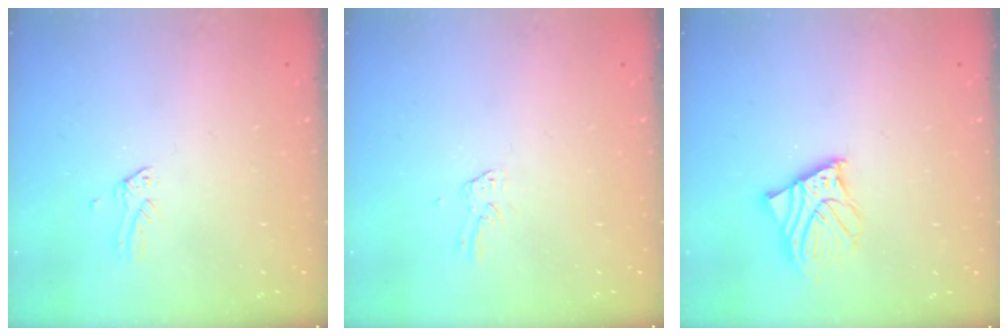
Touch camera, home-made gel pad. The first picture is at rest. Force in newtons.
{"total": 1.9, "press": 1.9, "slide": 0.1}
{"total": 8.6, "press": 8.5, "slide": 1.3}